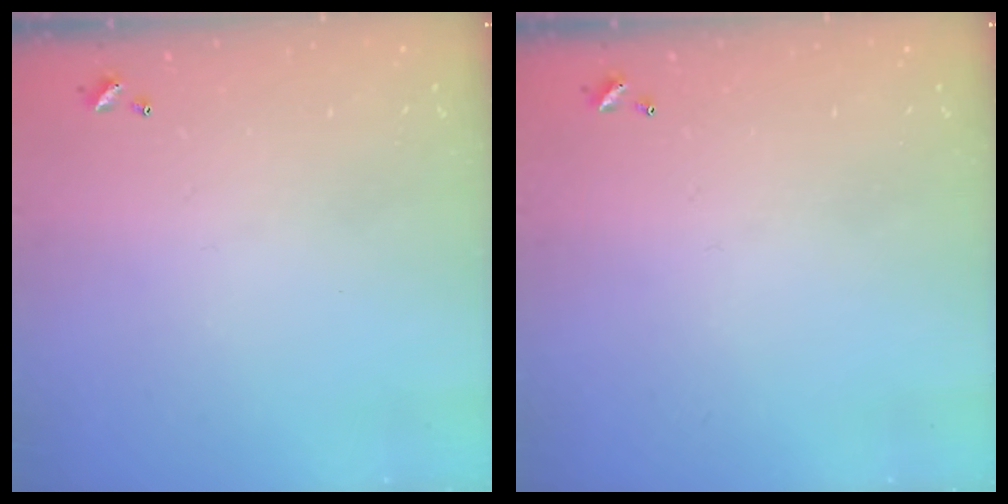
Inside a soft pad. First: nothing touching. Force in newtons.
{"total": 0.0}